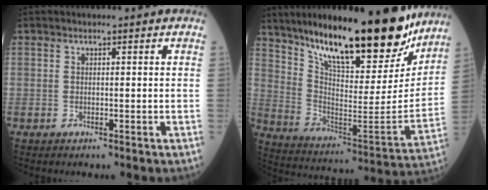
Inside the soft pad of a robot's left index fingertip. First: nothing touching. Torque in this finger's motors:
{"motor_torque": [0.50, -0.39, 1.05, 0.21]}